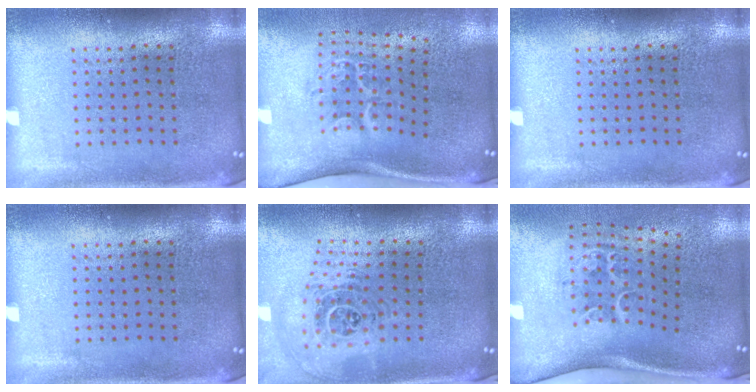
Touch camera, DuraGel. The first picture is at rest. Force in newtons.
{"total": 2.2, "press": 1.3, "slide": 1.8}
{"total": 0.0}
{"total": 0.0}
{"total": 1.7, "press": 1.4, "slide": 0.9}
{"total": 2.2, "press": 1.3, "slide": 1.8}